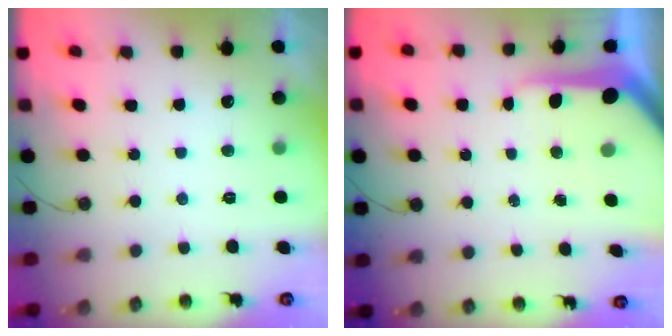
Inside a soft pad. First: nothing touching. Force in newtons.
{"total": 11.7, "press": 11.6, "slide": 0.9}